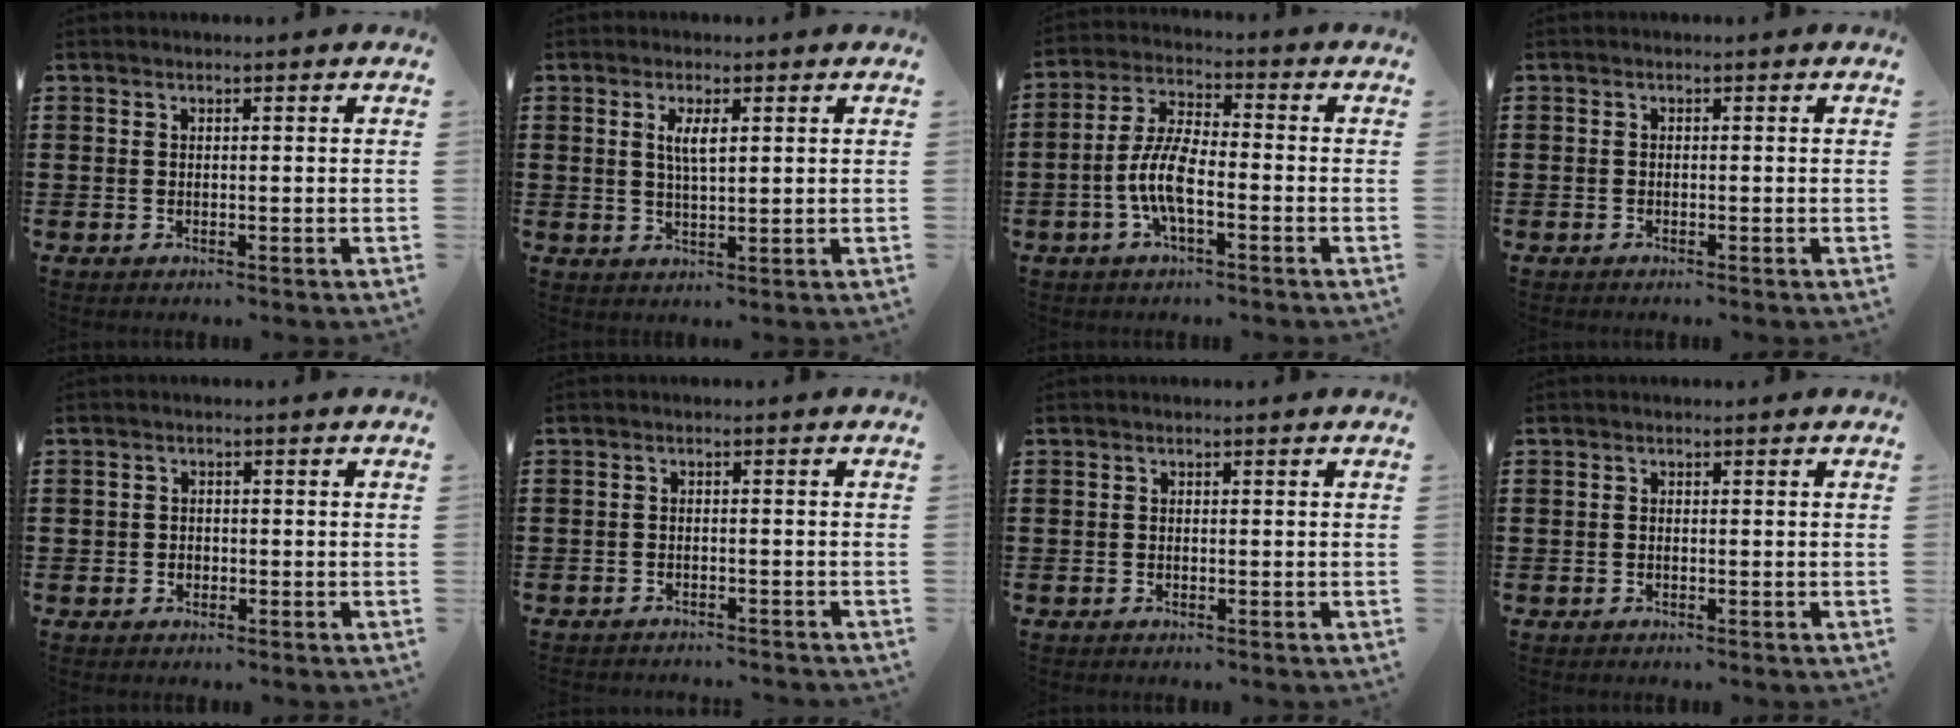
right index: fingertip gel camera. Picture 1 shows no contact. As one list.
[{"total": 3.4, "force": [1.1, 0.9, 3.1], "torque": [-0.064, 0.005, 0.017]}, {"total": 7.2, "force": [-2.2, 2.3, 6.4], "torque": [-0.158, -0.015, -0.050]}, {"total": 0.0}, {"total": 1.1, "force": [-0.3, 1.0, 0.2], "torque": [-0.006, 0.002, -0.008]}, {"total": 1.2, "force": [-1.2, 0.1, 0.0], "torque": [-0.004, 0.003, -0.025]}, {"total": 0.0}, {"total": 0.0}]